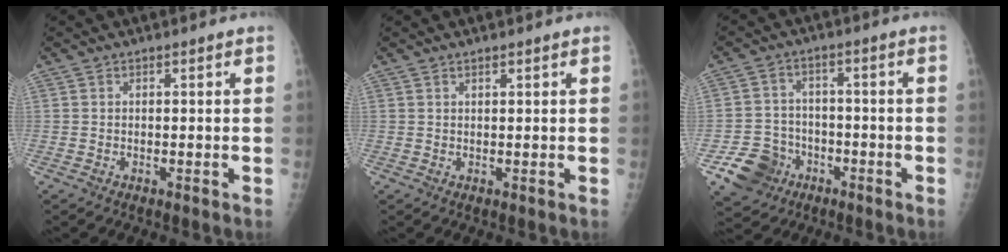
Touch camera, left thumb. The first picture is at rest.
{"total": 0.9, "force": [0.7, 0.2, 0.5], "torque": [-0.006, -0.003, 0.013]}
{"total": 8.8, "force": [-4.3, 7.4, 2.2], "torque": [-0.018, 0.029, -0.068]}